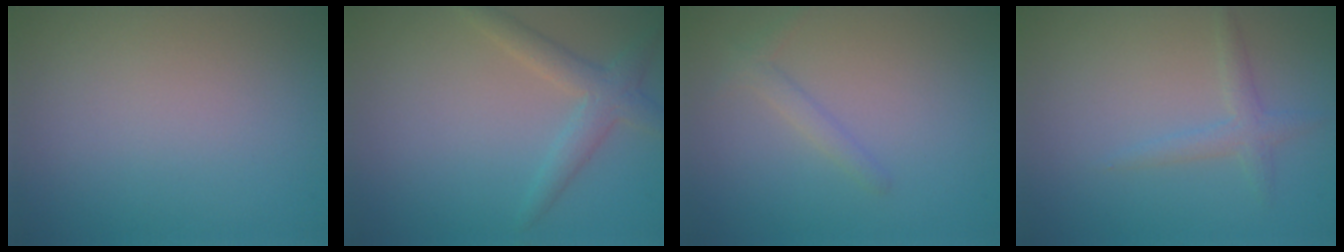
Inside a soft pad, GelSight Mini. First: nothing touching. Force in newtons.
{"total": 2.8, "press": 2.7, "slide": 0.2}
{"total": 1.3, "press": 1.3, "slide": 0.1}
{"total": 1.7, "press": 1.7, "slide": 0.0}